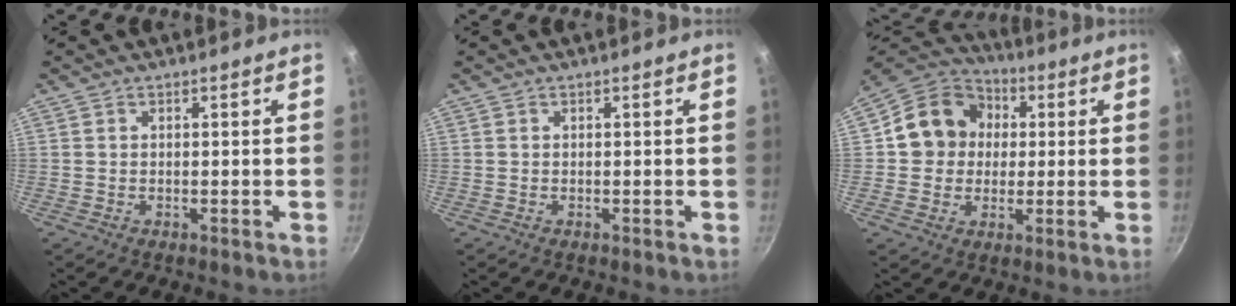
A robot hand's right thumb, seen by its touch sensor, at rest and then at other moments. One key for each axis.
{"total": 0.0}
{"total": 13.7, "fx": 1.9, "fy": 12.1, "fz": 6.1, "tx": -0.070, "ty": 0.024, "tz": 0.016}